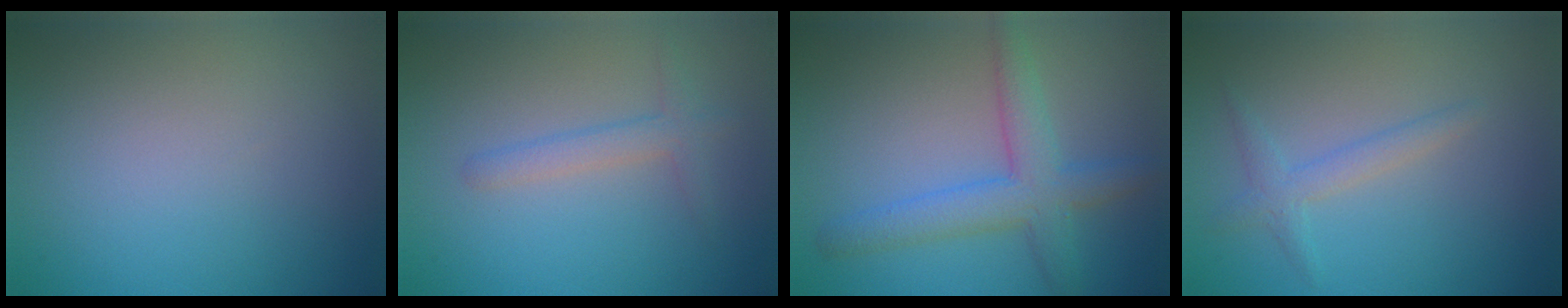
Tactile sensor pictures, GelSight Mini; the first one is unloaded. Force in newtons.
{"total": 2.0, "press": 2.0, "slide": 0.1}
{"total": 4.6, "press": 4.6, "slide": 0.2}
{"total": 1.9, "press": 1.9, "slide": 0.1}